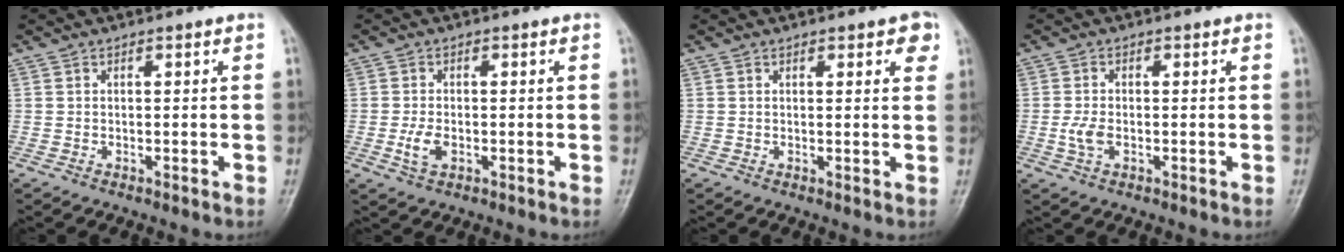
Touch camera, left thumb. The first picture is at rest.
{"total": 3.4, "force": [-0.9, 2.0, 2.6], "torque": [-0.055, 0.000, -0.016]}
{"total": 3.2, "force": [1.7, 1.3, 2.3], "torque": [-0.012, -0.004, 0.015]}
{"total": 3.2, "force": [-0.7, 1.8, 2.5], "torque": [-0.055, 0.002, -0.015]}